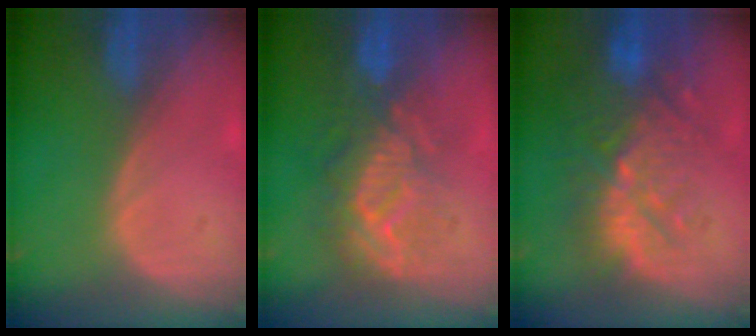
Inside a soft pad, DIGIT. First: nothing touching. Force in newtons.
{"total": 9.0, "press": 8.9, "slide": 1.7}
{"total": 10.8, "press": 10.0, "slide": 4.2}